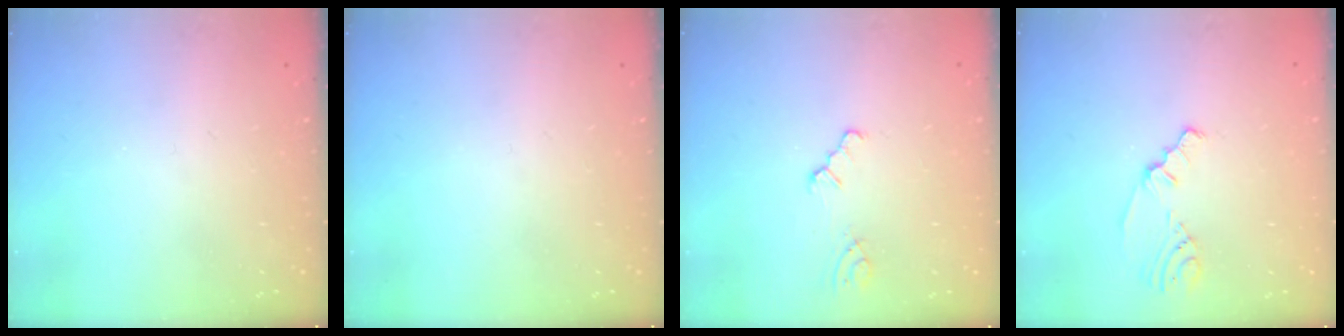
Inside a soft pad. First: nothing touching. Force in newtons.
{"total": 0.0}
{"total": 1.2, "press": 1.1, "slide": 0.2}
{"total": 2.0, "press": 1.4, "slide": 1.4}